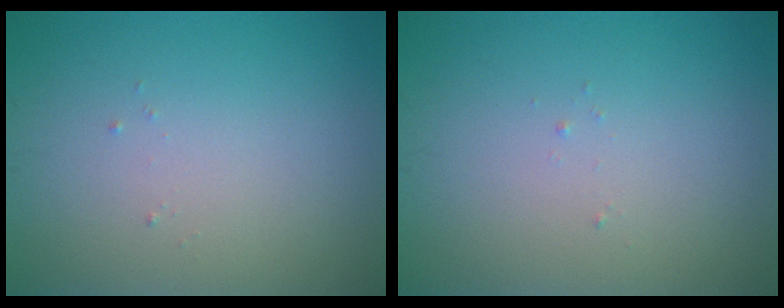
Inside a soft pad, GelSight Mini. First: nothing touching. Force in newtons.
{"total": 0.0}